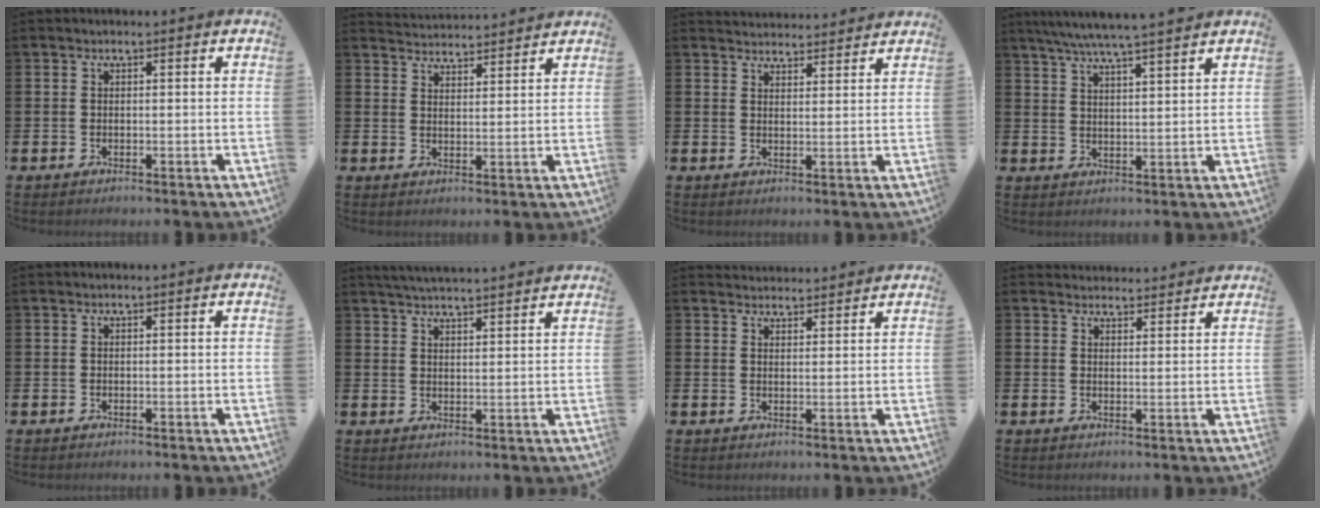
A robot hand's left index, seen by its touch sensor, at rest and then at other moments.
{"total": 3.7, "force": [3.7, 0.2, -0.5], "torque": [0.002, -0.026, 0.068]}
{"total": 3.4, "force": [3.3, 0.6, -0.2], "torque": [-0.001, -0.019, 0.062]}
{"total": 6.2, "force": [5.8, -0.4, 2.2], "torque": [-0.064, -0.023, 0.103]}
{"total": 0.0}
{"total": 3.9, "force": [3.9, -0.4, 0.2], "torque": [-0.018, -0.016, 0.072]}
{"total": 2.8, "force": [2.7, 0.6, -0.2], "torque": [0.000, -0.013, 0.049]}
{"total": 3.0, "force": [2.9, 0.6, -0.2], "torque": [0.008, -0.019, 0.052]}